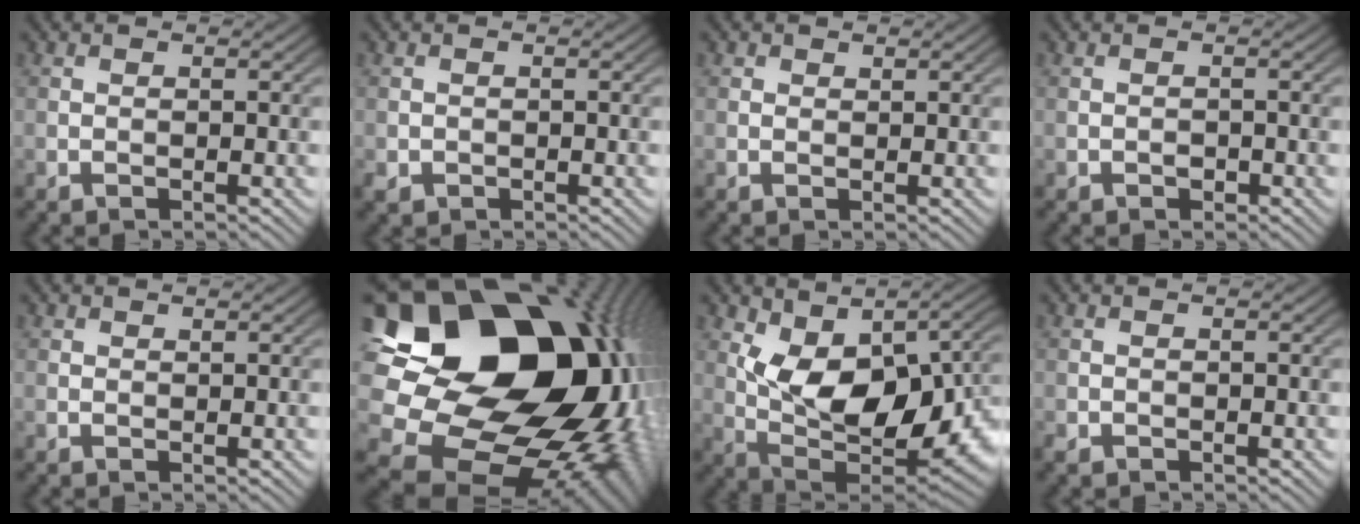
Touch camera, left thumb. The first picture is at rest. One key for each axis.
{"total": 1.5, "fx": -0.5, "fy": 1.3, "fz": 0.4, "tx": -0.009, "ty": -0.008, "tz": -0.013}
{"total": 0.8, "fx": 0.6, "fy": 0.5, "fz": 0.2, "tx": -0.003, "ty": 0.000, "tz": 0.010}
{"total": 1.0, "fx": -0.5, "fy": 0.7, "fz": 0.5, "tx": -0.006, "ty": 0.000, "tz": -0.009}
{"total": 0.5, "fx": 0.5, "fy": 0.2, "fz": 0.1, "tx": -0.001, "ty": 0.001, "tz": 0.010}
{"total": 23.3, "fx": 2.9, "fy": 18.3, "fz": 14.1, "tx": -0.287, "ty": -0.044, "tz": 0.069}
{"total": 13.5, "fx": 1.4, "fy": 7.3, "fz": 11.2, "tx": -0.179, "ty": -0.018, "tz": 0.027}
{"total": 1.1, "fx": -0.6, "fy": 0.9, "fz": 0.3, "tx": -0.008, "ty": -0.006, "tz": -0.014}